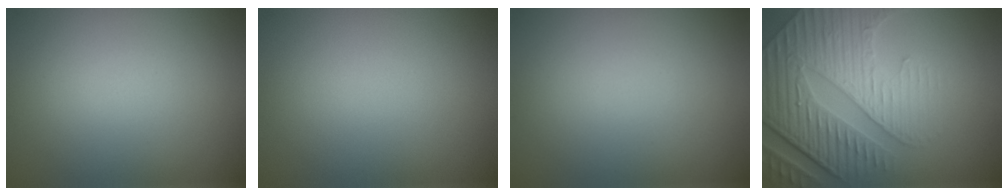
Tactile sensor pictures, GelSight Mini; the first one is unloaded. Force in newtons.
{"total": 0.0}
{"total": 0.0}
{"total": 8.9, "press": 6.2, "slide": 6.4}